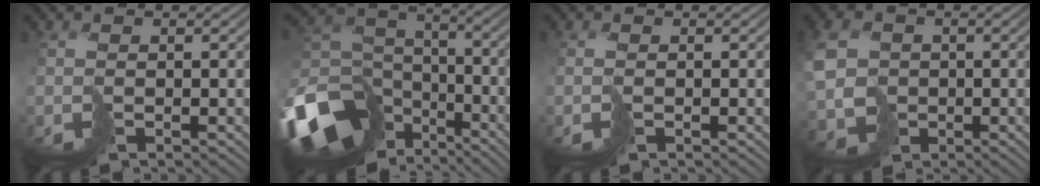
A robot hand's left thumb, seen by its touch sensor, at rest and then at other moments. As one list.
[{"total": 16.8, "force": [-8.6, 11.8, 8.2], "torque": [-0.268, -0.045, -0.132]}, {"total": 0.7, "force": [-0.3, 0.2, 0.6], "torque": [-0.015, 0.000, -0.007]}, {"total": 6.7, "force": [0.4, 6.0, 3.0], "torque": [-0.095, -0.002, 0.003]}]